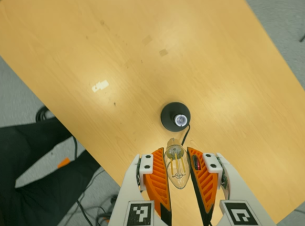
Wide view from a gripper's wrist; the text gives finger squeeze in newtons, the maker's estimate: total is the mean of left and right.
{"total": 11.8, "left": 12.0, "right": 11.6}